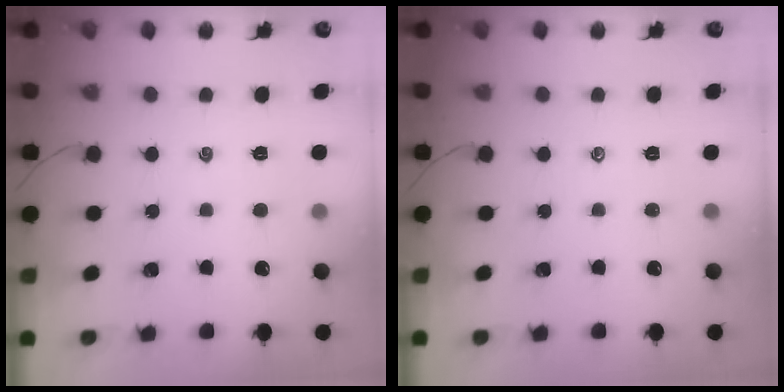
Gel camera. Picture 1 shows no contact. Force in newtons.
{"total": 0.0}